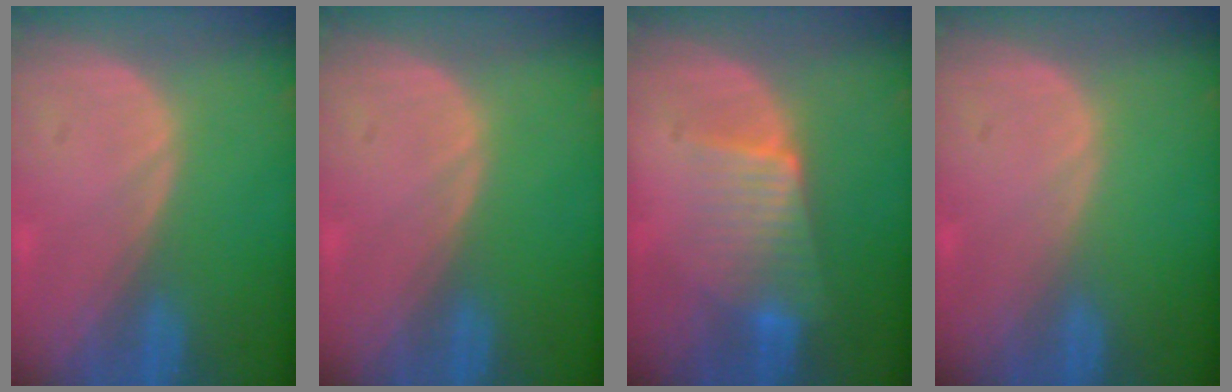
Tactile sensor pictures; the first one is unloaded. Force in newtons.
{"total": 0.0}
{"total": 6.3, "press": 6.0, "slide": 2.0}
{"total": 0.0}